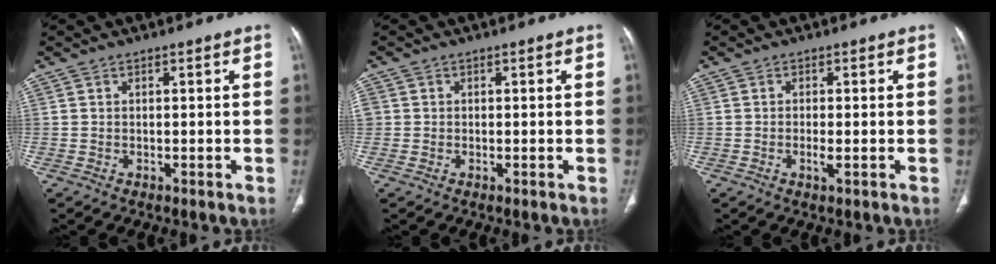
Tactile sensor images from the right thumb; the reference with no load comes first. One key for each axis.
{"total": 1.7, "fx": 0.0, "fy": 1.6, "fz": 0.5, "tx": -0.002, "ty": 0.004, "tz": 0.002}
{"total": 1.7, "fx": -0.5, "fy": 0.3, "fz": 1.6, "tx": -0.036, "ty": -0.005, "tz": -0.010}